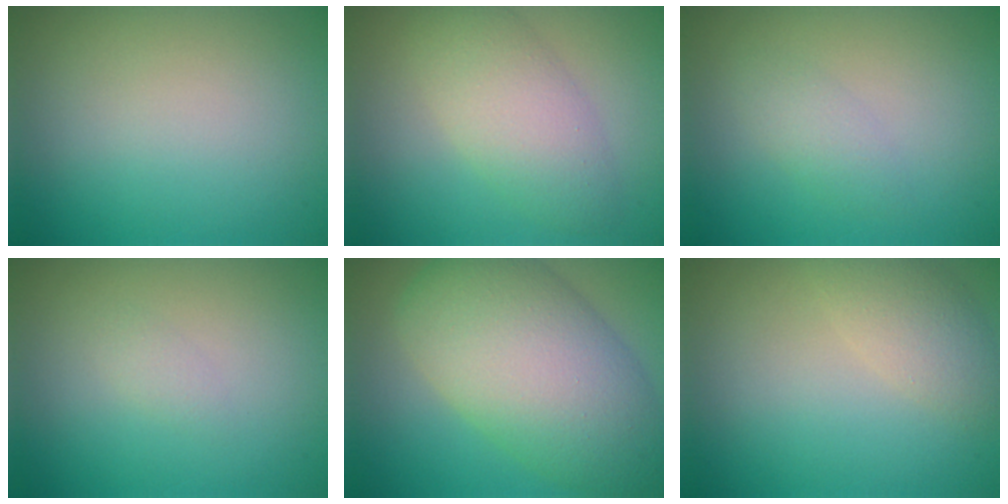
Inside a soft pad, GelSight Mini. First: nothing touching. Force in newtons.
{"total": 4.6, "press": 4.6, "slide": 0.0}
{"total": 1.6, "press": 1.6, "slide": 0.0}
{"total": 0.7, "press": 0.7, "slide": 0.0}
{"total": 11.7, "press": 11.7, "slide": 0.4}
{"total": 3.0, "press": 2.9, "slide": 0.4}